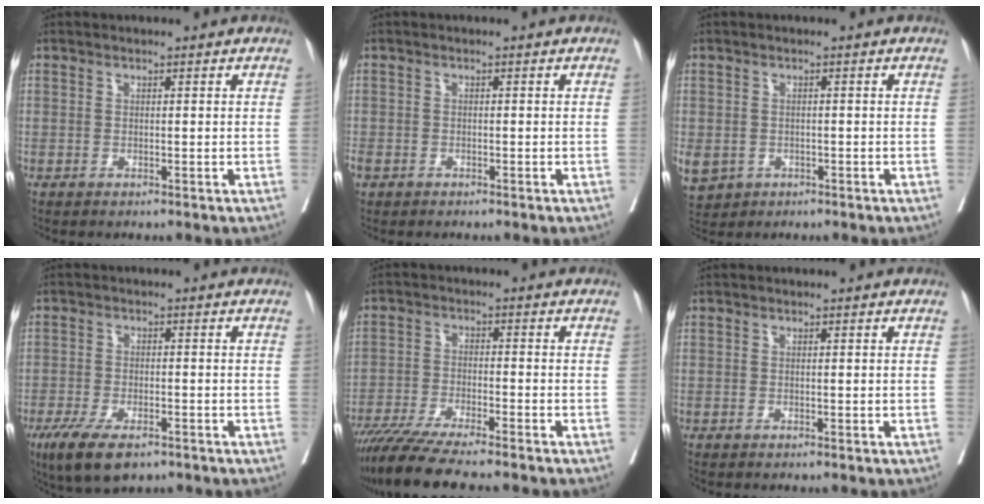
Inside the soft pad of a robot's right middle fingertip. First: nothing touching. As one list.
[{"total": 2.0, "force": [-1.1, 1.2, 1.1], "torque": [-0.038, -0.001, -0.023]}, {"total": 10.7, "force": [-4.0, 8.9, 4.2], "torque": [-0.137, -0.007, -0.052]}, {"total": 8.3, "force": [-5.5, 2.5, 5.6], "torque": [-0.095, -0.018, -0.091]}, {"total": 13.1, "force": [-11.1, 0.0, 7.1], "torque": [-0.107, -0.036, -0.181]}, {"total": 0.0}]